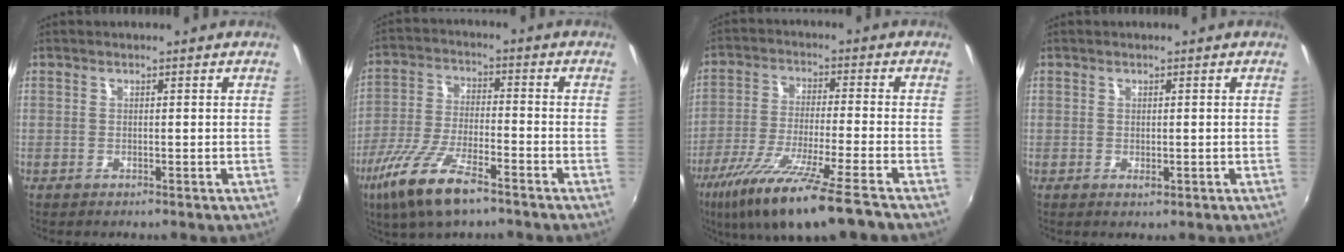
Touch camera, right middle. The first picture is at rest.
{"total": 12.9, "force": [-8.2, 3.7, 9.3], "torque": [-0.201, -0.025, -0.159]}
{"total": 16.1, "force": [-11.1, 0.3, 11.6], "torque": [-0.233, -0.051, -0.196]}
{"total": 0.7, "force": [0.0, 0.5, 0.5], "torque": [-0.007, -0.003, -0.001]}